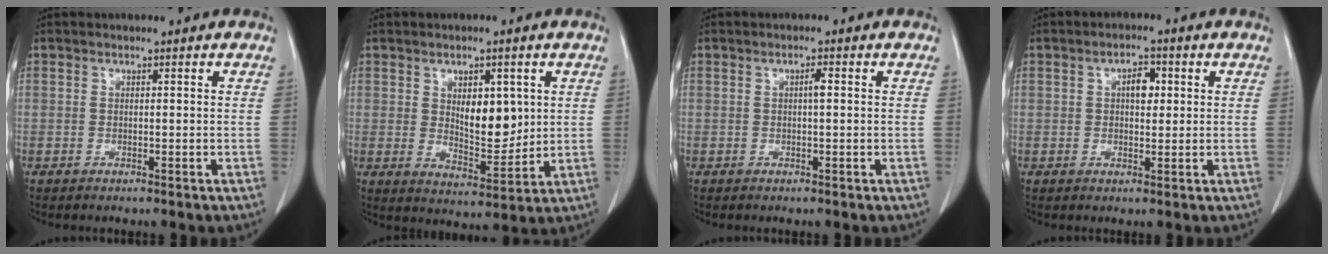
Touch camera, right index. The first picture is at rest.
{"total": 7.6, "force": [1.9, 3.4, 6.6], "torque": [-0.105, -0.006, 0.040]}
{"total": 1.3, "force": [0.1, 0.2, 1.2], "torque": [-0.024, 0.003, 0.000]}
{"total": 3.5, "force": [0.8, 1.7, 2.9], "torque": [-0.049, 0.007, 0.011]}